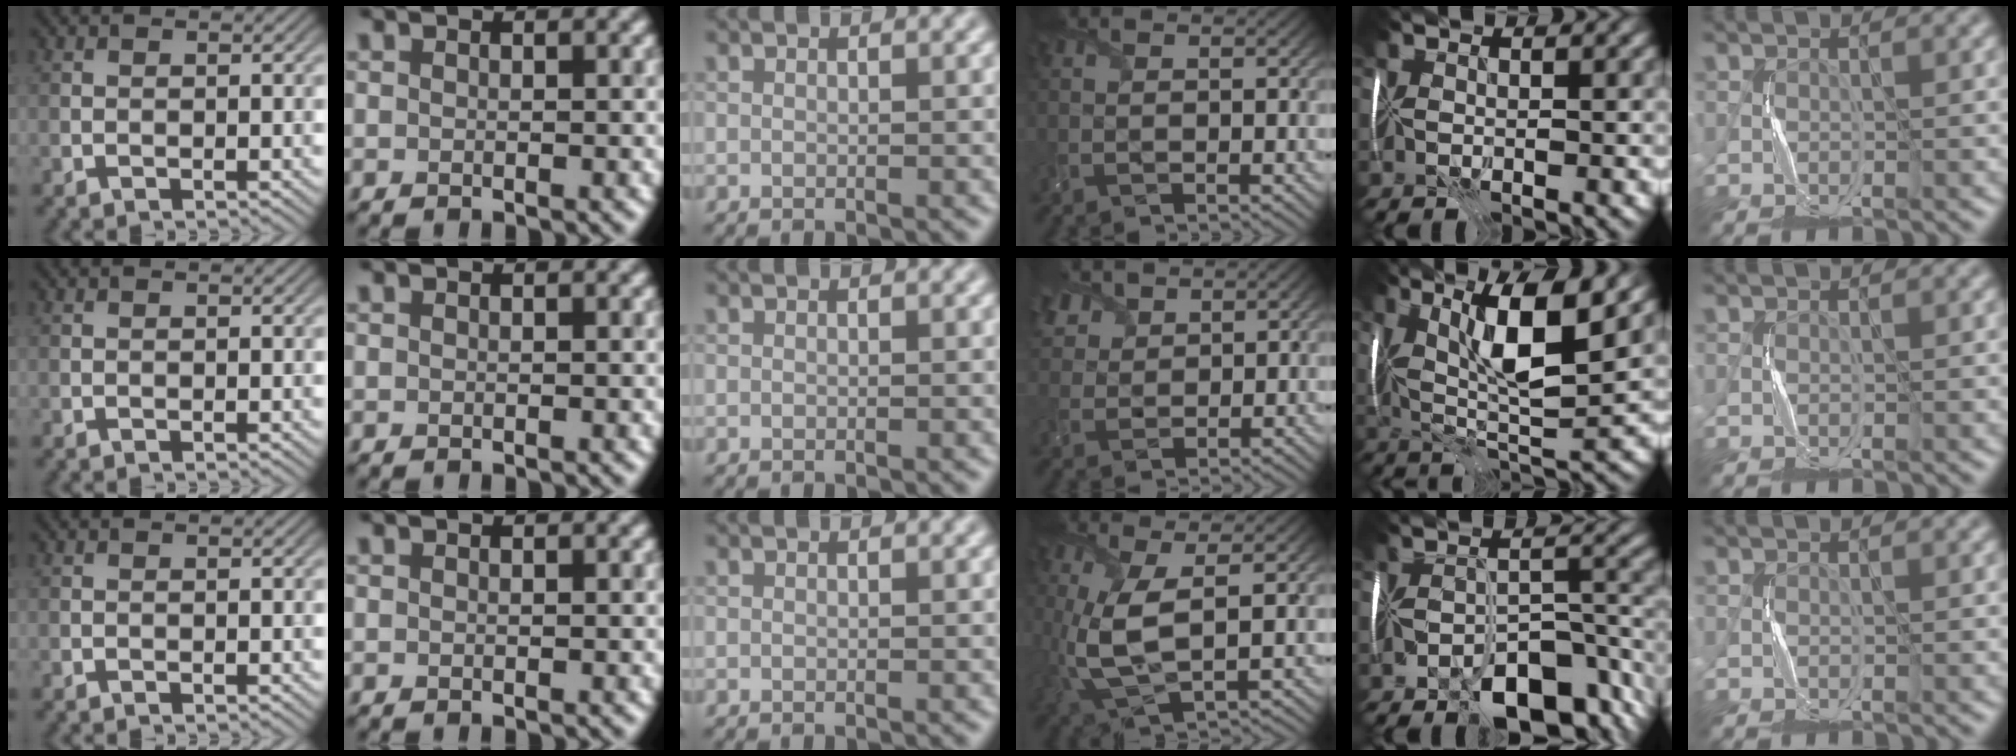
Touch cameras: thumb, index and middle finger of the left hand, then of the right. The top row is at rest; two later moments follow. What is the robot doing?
{"motion": "fold", "object": "plastic wrap"}